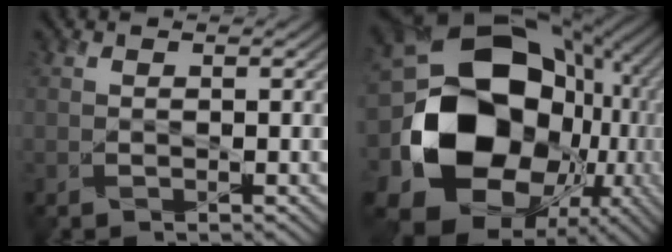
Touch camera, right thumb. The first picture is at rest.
{"total": 21.7, "force": [-2.6, 17.0, 13.2], "torque": [-0.295, -0.036, -0.027]}